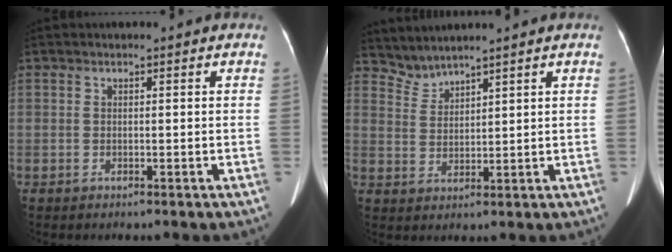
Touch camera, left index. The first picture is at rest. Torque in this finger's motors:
{"motor_torque": [-0.12, -0.04, -0.10, -0.03]}